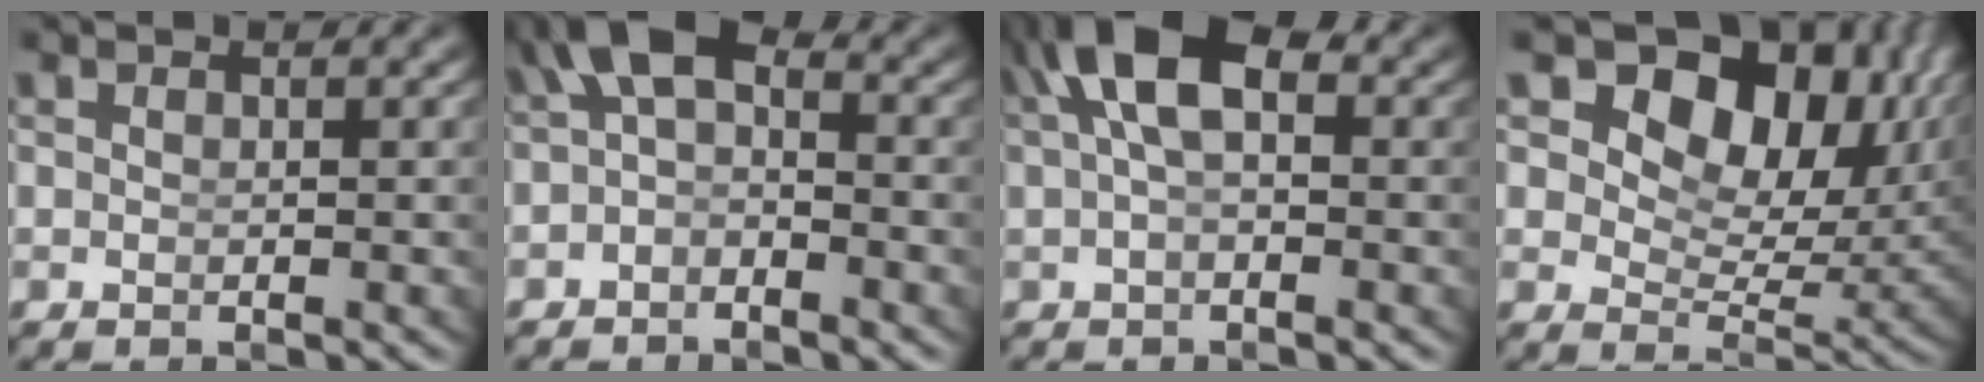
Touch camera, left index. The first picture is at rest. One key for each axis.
{"total": 4.2, "fx": 0.6, "fy": 2.7, "fz": 3.2, "tx": -0.055, "ty": -0.015, "tz": 0.009}
{"total": 6.2, "fx": 1.9, "fy": 3.0, "fz": 5.1, "tx": -0.093, "ty": 0.010, "tz": 0.025}
{"total": 16.6, "fx": 6.0, "fy": 10.7, "fz": 11.1, "tx": -0.180, "ty": 0.019, "tz": 0.077}